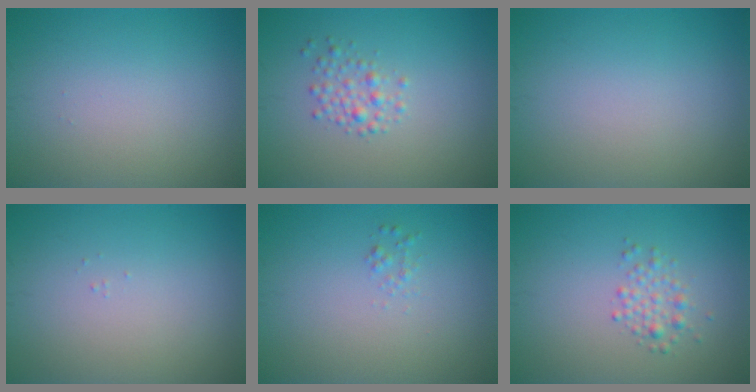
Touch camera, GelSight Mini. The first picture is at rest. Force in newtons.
{"total": 1.8, "press": 1.8, "slide": 0.0}
{"total": 0.0}
{"total": 0.0}
{"total": 0.7, "press": 0.7, "slide": 0.0}
{"total": 1.8, "press": 1.8, "slide": 0.1}